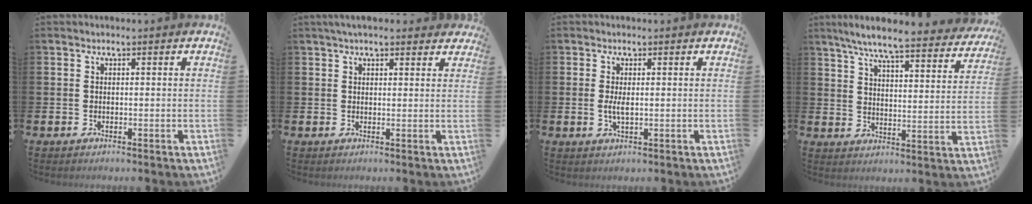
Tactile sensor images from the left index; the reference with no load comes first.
{"total": 3.0, "force": [2.7, 0.8, 1.1], "torque": [-0.024, -0.002, 0.048]}
{"total": 2.0, "force": [0.1, 0.7, 1.8], "torque": [-0.030, 0.000, -0.001]}
{"total": 7.3, "force": [6.7, 0.3, 3.1], "torque": [-0.079, -0.046, 0.111]}